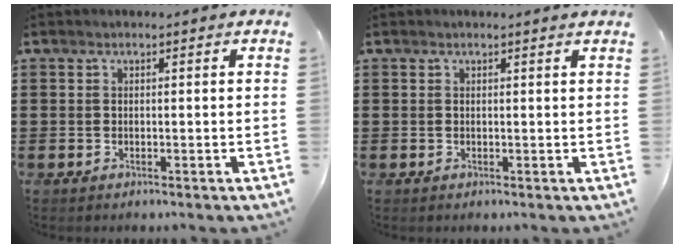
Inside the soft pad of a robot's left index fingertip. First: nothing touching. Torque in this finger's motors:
{"motor_torque": [0.08, -0.08, 0.05, 0.00]}